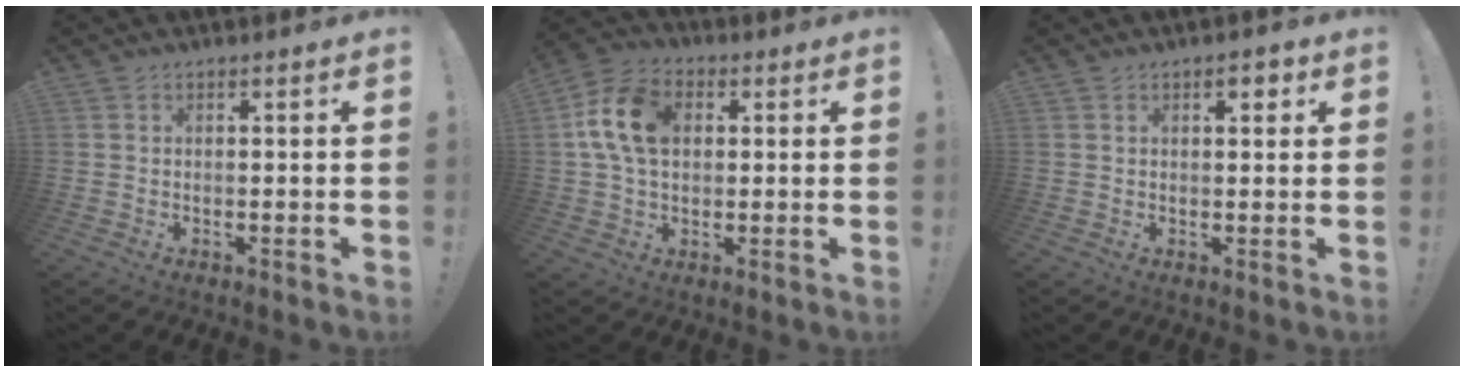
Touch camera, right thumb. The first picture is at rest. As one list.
[{"total": 13.8, "force": [2.8, 9.4, 9.7], "torque": [-0.176, 0.010, 0.056]}, {"total": 2.6, "force": [1.2, 1.2, 2.0], "torque": [-0.019, -0.005, 0.014]}]